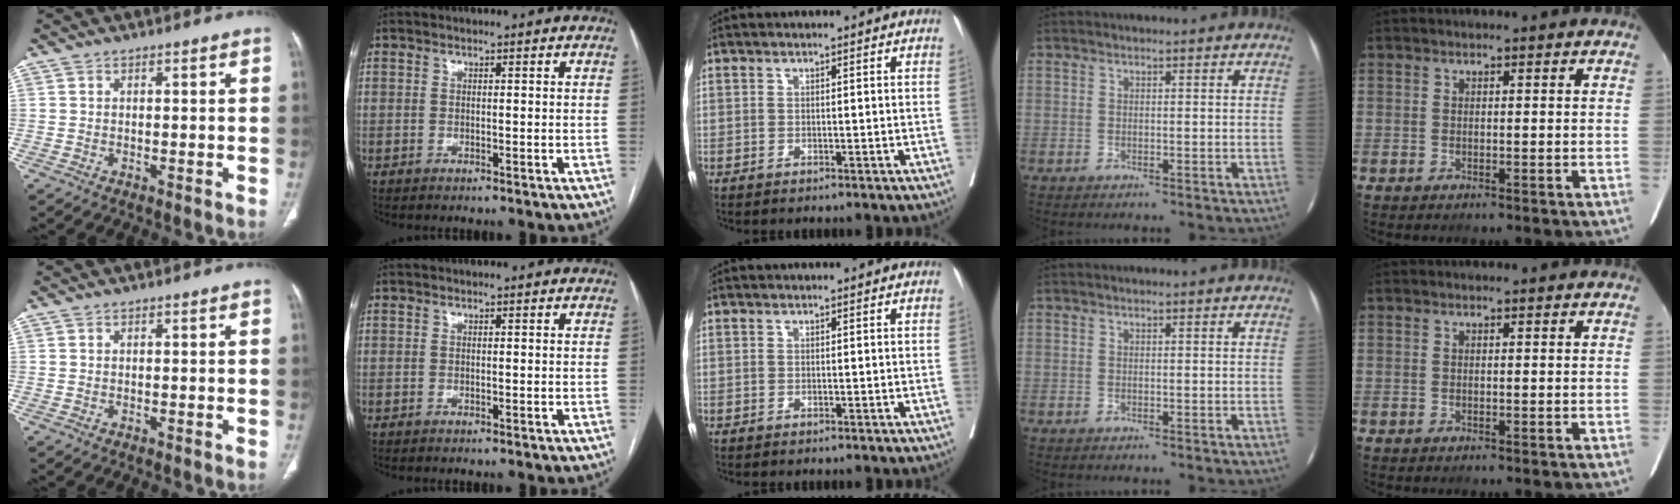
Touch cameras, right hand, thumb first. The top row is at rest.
{}